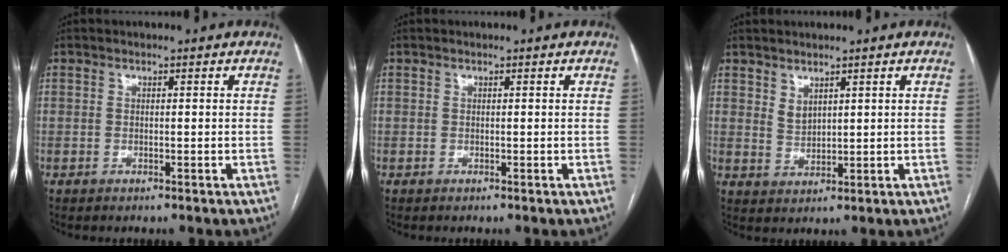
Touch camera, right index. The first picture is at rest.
{"total": 0.0}
{"total": 2.5, "force": [1.7, 1.3, 1.3], "torque": [-0.027, -0.003, 0.043]}